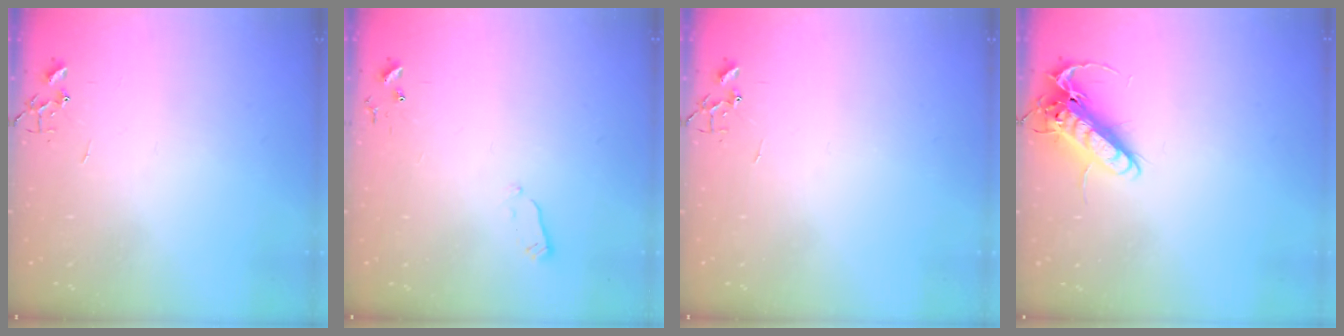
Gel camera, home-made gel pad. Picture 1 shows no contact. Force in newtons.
{"total": 2.7, "press": 2.6, "slide": 0.4}
{"total": 0.0}
{"total": 13.8, "press": 13.6, "slide": 2.3}